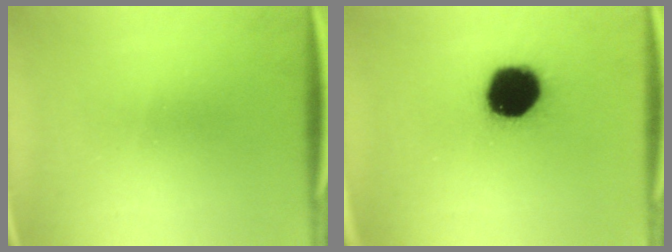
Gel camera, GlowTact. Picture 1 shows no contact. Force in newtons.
{"total": 19.2}